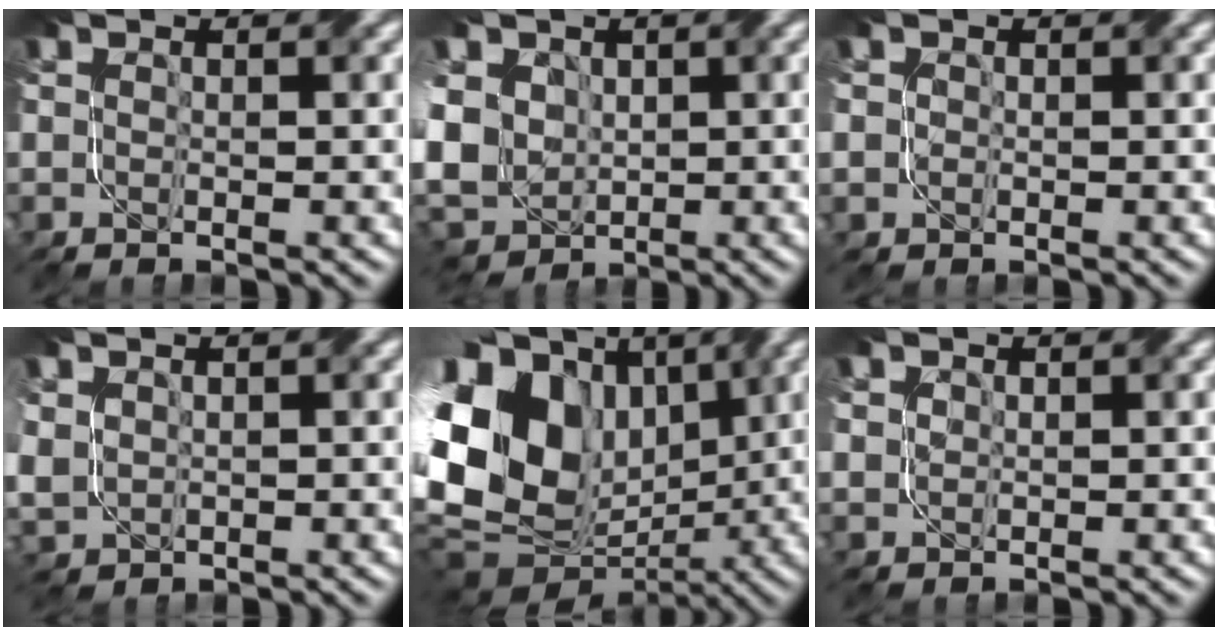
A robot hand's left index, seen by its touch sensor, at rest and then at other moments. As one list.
[{"total": 11.6, "force": [-1.2, 9.0, 7.3], "torque": [-0.172, -0.003, -0.039]}, {"total": 0.9, "force": [-0.1, 0.9, 0.0], "torque": [-0.009, -0.003, -0.001]}, {"total": 2.1, "force": [0.6, 1.8, 0.9], "torque": [-0.034, -0.002, 0.014]}, {"total": 17.2, "force": [0.8, 12.8, 11.5], "torque": [-0.252, 0.008, 0.014]}, {"total": 0.8, "force": [0.4, 0.7, 0.2], "torque": [-0.020, -0.007, 0.020]}]